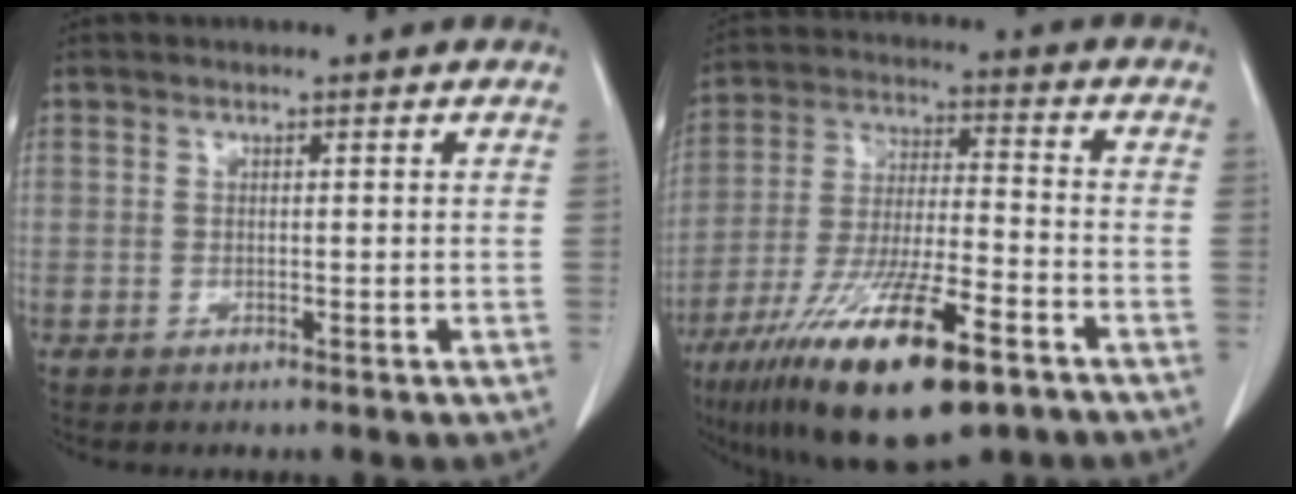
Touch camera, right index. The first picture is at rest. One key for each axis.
{"total": 19.5, "fx": -11.6, "fy": 3.7, "fz": 15.1, "tx": -0.280, "ty": -0.040, "tz": -0.203}